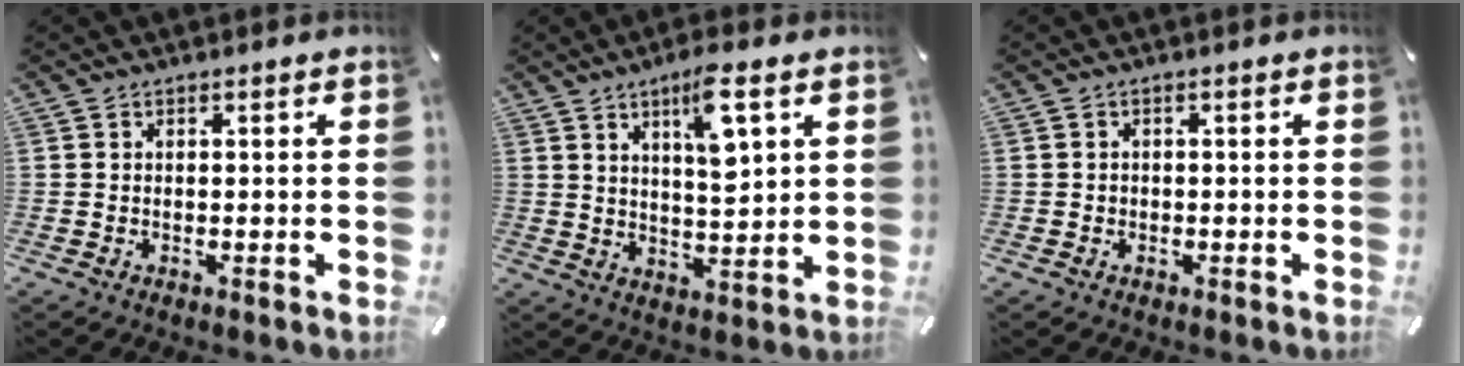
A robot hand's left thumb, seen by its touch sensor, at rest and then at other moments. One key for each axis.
{"total": 9.2, "fx": 4.9, "fy": 2.5, "fz": 7.4, "tx": -0.122, "ty": -0.023, "tz": 0.077}
{"total": 1.1, "fx": -0.4, "fy": 1.0, "fz": 0.2, "tx": -0.004, "ty": 0.005, "tz": -0.012}